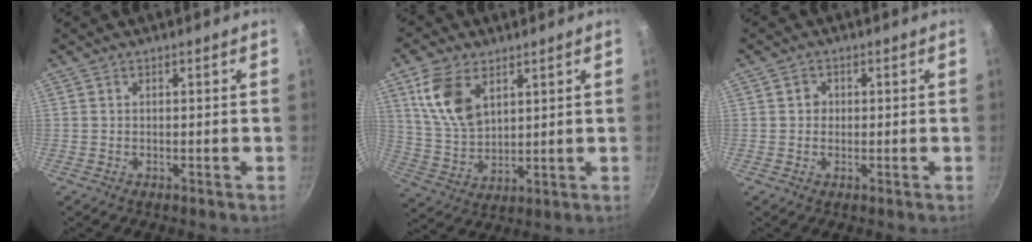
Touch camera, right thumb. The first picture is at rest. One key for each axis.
{"total": 11.6, "fx": 5.1, "fy": 6.9, "fz": 7.8, "tx": -0.139, "ty": -0.024, "tz": 0.110}
{"total": 1.9, "fx": 0.2, "fy": 1.8, "fz": 0.6, "tx": -0.001, "ty": 0.003, "tz": 0.000}